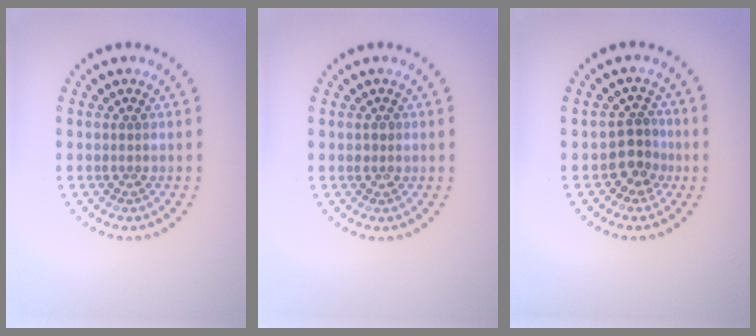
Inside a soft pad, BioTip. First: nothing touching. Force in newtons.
{"total": 0.8, "press": 0.8, "slide": 0.2}
{"total": 2.3, "press": 1.9, "slide": 1.3}